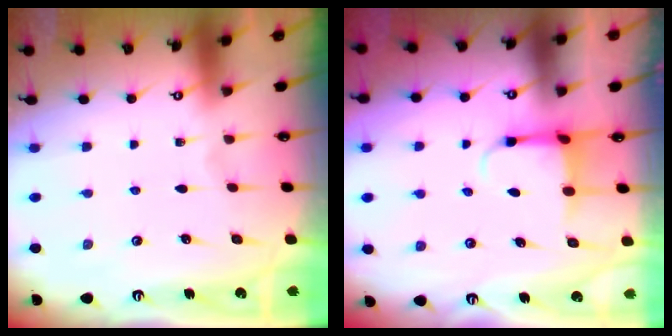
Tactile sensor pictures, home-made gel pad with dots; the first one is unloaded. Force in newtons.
{"total": 4.0, "press": 3.8, "slide": 1.2}